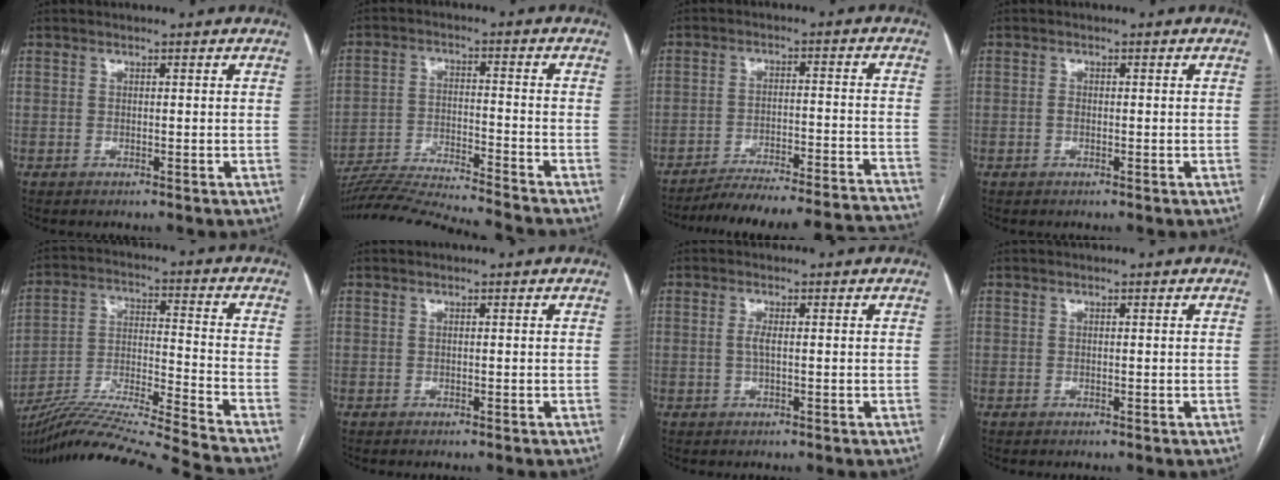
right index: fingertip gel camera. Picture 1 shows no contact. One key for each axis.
{"total": 16.2, "fx": -15.3, "fy": -2.0, "fz": 5.0, "tx": -0.078, "ty": -0.017, "tz": -0.249}
{"total": 25.4, "fx": -24.1, "fy": 1.0, "fz": 8.1, "tx": -0.062, "ty": -0.012, "tz": -0.313}
{"total": 0.7, "fx": -0.2, "fy": 0.4, "fz": 0.6, "tx": -0.011, "ty": 0.001, "tz": -0.003}
{"total": 22.0, "fx": -19.8, "fy": -2.7, "fz": 9.3, "tx": -0.174, "ty": -0.030, "tz": -0.331}
{"total": 0.0}
{"total": 1.6, "fx": 0.0, "fy": 0.3, "fz": 1.6, "tx": -0.037, "ty": 0.000, "tz": 0.000}
{"total": 0.0}